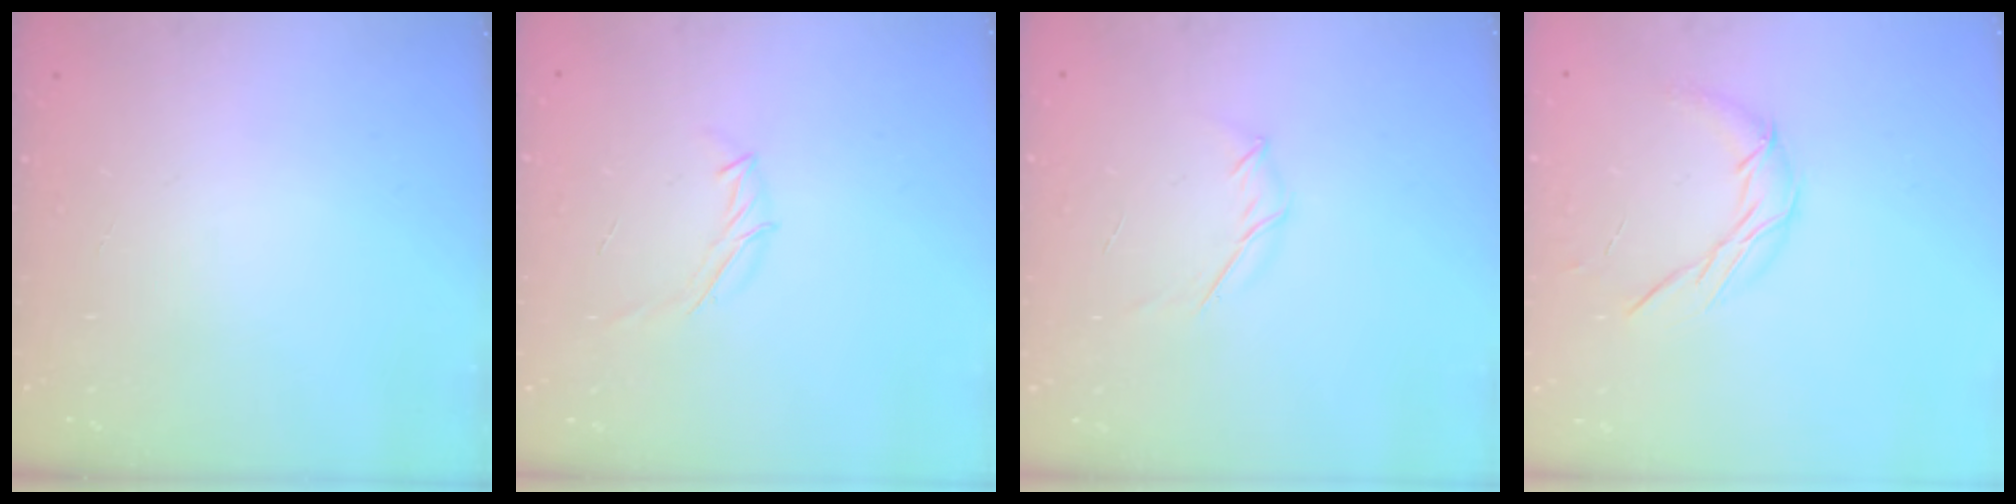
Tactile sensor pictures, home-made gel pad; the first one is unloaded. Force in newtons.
{"total": 6.0, "press": 5.9, "slide": 1.1}
{"total": 3.8, "press": 3.7, "slide": 0.9}
{"total": 7.9, "press": 7.9, "slide": 0.2}